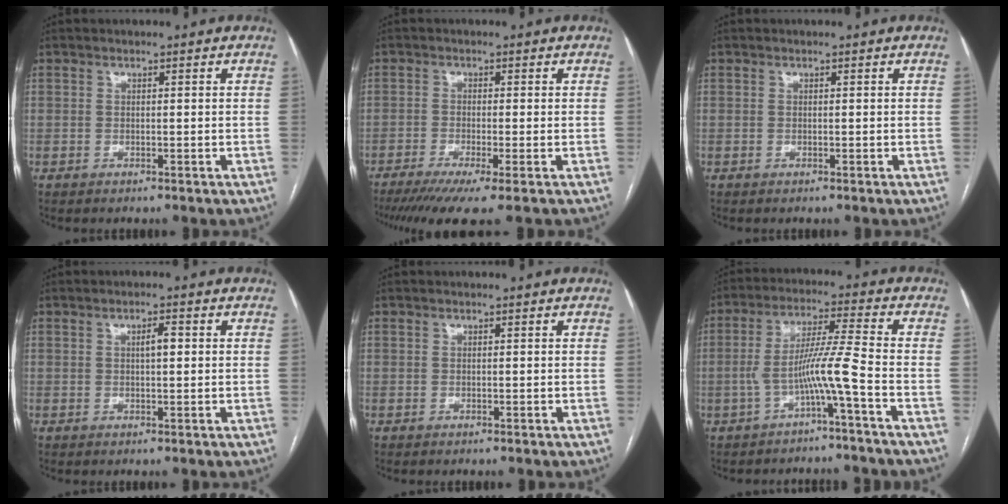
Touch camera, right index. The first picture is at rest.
{"total": 7.8, "force": [-5.3, 0.1, 5.7], "torque": [-0.085, -0.018, -0.087]}
{"total": 0.0}
{"total": 2.1, "force": [0.4, 0.5, 2.0], "torque": [-0.034, 0.003, 0.007]}
{"total": 0.0}
{"total": 7.2, "force": [-2.9, -1.3, 6.5], "torque": [-0.124, 0.018, -0.054]}